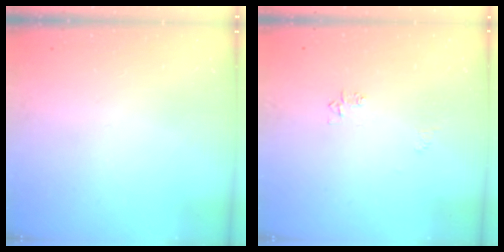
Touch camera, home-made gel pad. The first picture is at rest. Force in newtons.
{"total": 4.2, "press": 4.1, "slide": 0.7}